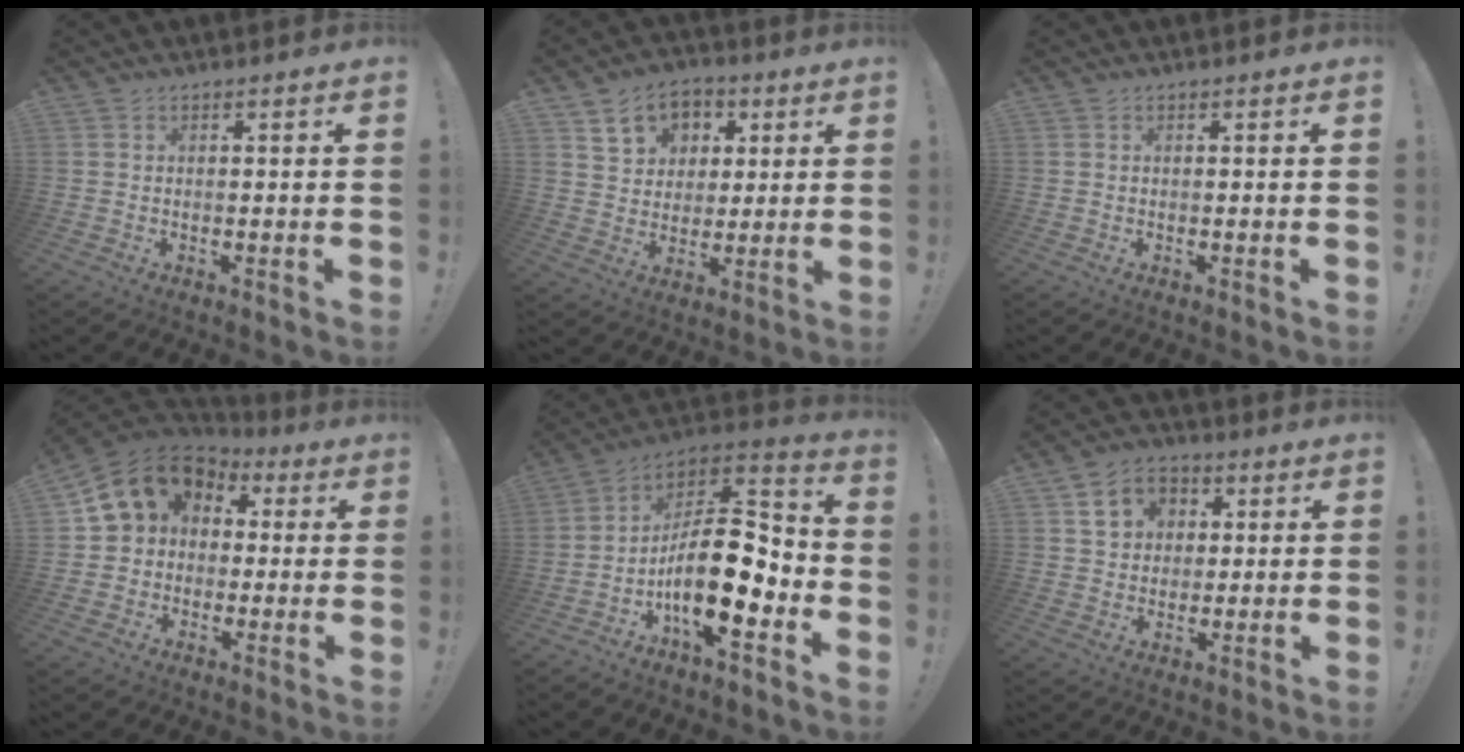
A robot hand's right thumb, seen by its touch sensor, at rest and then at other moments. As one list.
[{"total": 10.6, "force": [5.0, 8.5, 3.8], "torque": [-0.055, -0.025, 0.099]}, {"total": 0.0}, {"total": 12.2, "force": [3.8, 10.2, 5.5], "torque": [-0.078, -0.014, 0.073]}, {"total": 19.0, "force": [-5.2, 7.5, 16.7], "torque": [-0.295, 0.015, -0.083]}, {"total": 8.4, "force": [3.0, 7.4, 2.7], "torque": [-0.043, -0.007, 0.064]}]